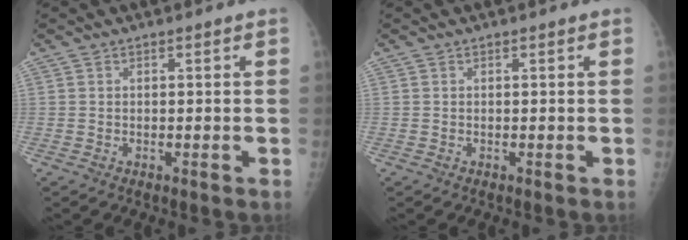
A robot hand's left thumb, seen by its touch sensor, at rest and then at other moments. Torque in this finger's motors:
{"motor_torque": [-0.04, 0.01, 0.01, -0.01, 0.00]}